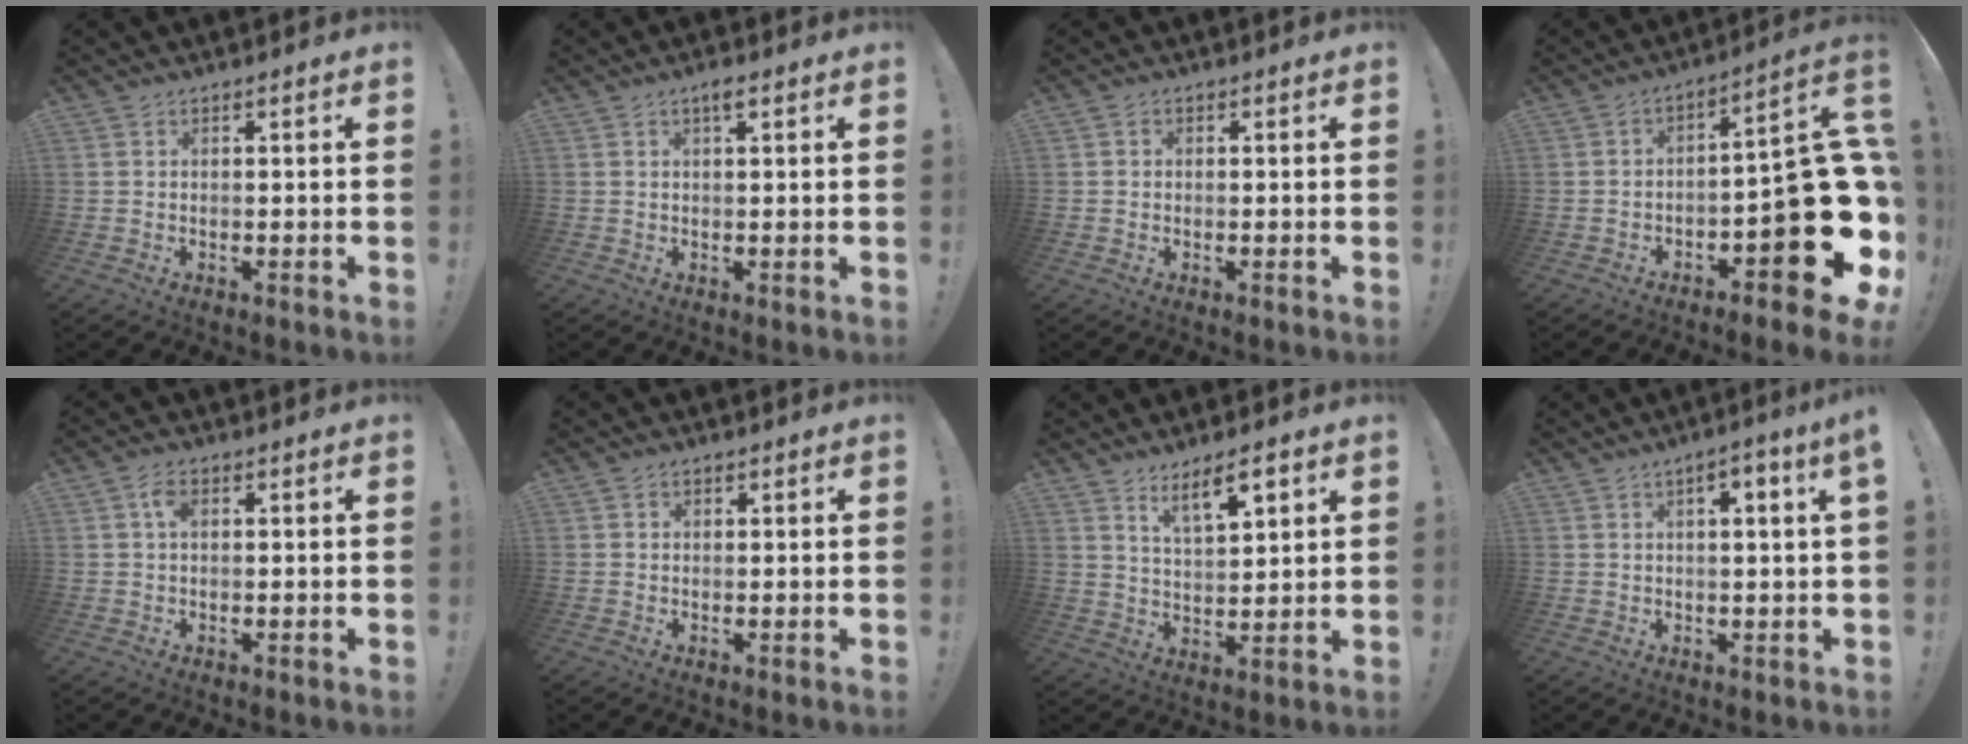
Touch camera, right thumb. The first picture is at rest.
{"total": 2.4, "force": [1.3, 0.0, 2.0], "torque": [-0.030, -0.003, 0.018]}
{"total": 0.9, "force": [-0.2, 0.9, 0.2], "torque": [-0.007, 0.005, -0.002]}
{"total": 19.7, "force": [-5.5, 7.4, 17.4], "torque": [-0.205, 0.020, -0.077]}
{"total": 3.3, "force": [0.9, 1.9, 2.6], "torque": [-0.047, 0.004, 0.013]}
{"total": 0.9, "force": [0.3, 0.8, 0.2], "torque": [0.000, 0.000, 0.006]}
{"total": 9.2, "force": [6.0, 2.9, 6.3], "torque": [-0.093, -0.033, 0.102]}
{"total": 3.8, "force": [1.1, -0.1, 3.6], "torque": [-0.051, -0.006, 0.014]}